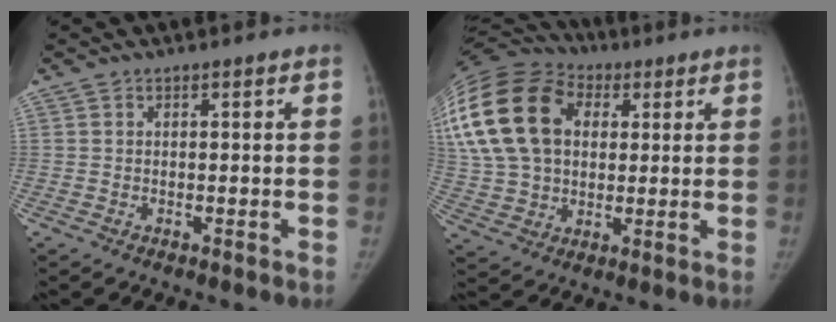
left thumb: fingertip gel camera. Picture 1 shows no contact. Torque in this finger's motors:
{"motor_torque": [1.87, 2.00, 2.53, -0.24, 0.77]}